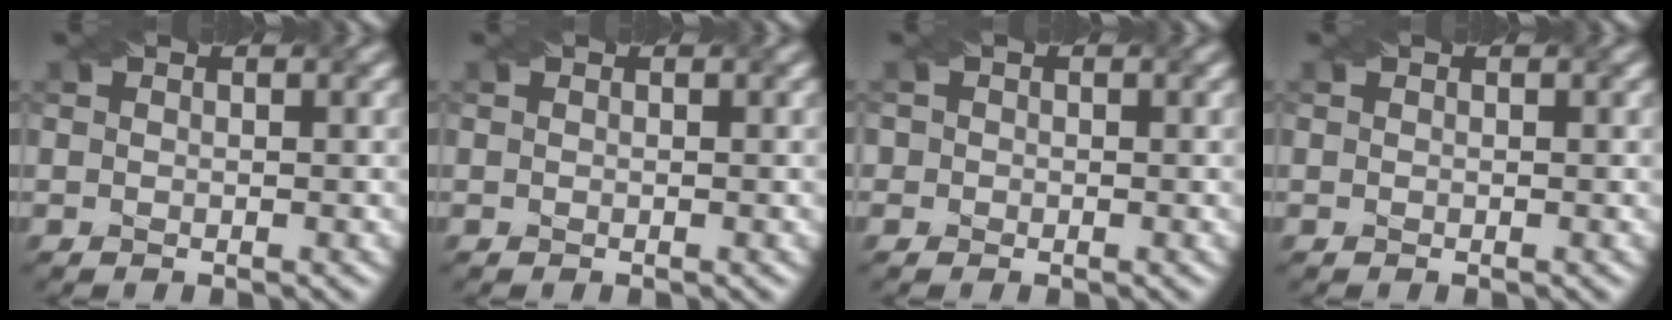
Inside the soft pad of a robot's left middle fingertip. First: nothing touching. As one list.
[{"total": 0.0}, {"total": 1.1, "force": [0.0, 1.1, 0.0], "torque": [0.012, 0.007, -0.011]}, {"total": 0.0}]